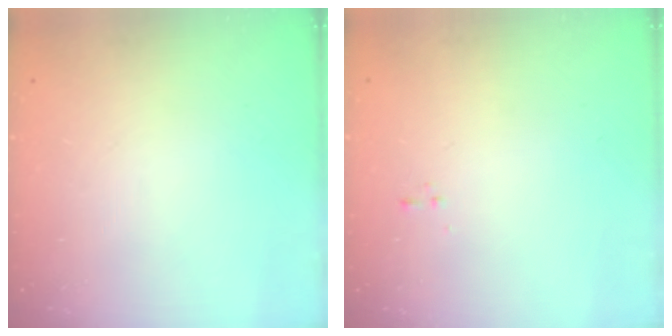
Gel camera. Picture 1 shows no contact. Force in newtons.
{"total": 0.0}